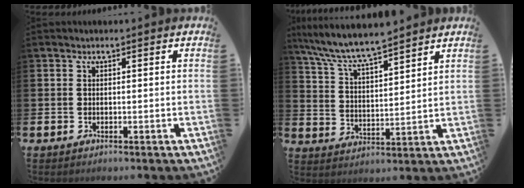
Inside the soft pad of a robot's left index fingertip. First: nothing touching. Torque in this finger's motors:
{"motor_torque": [0.34, -0.49, 1.05, 0.21]}